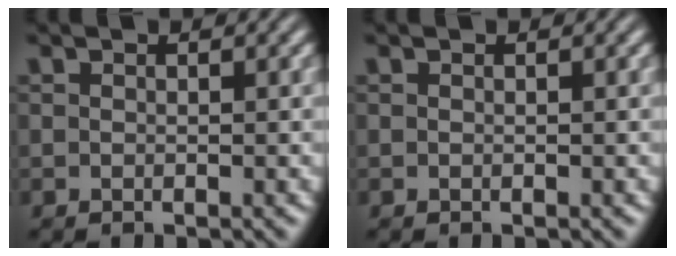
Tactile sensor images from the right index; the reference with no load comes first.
{"total": 0.0}